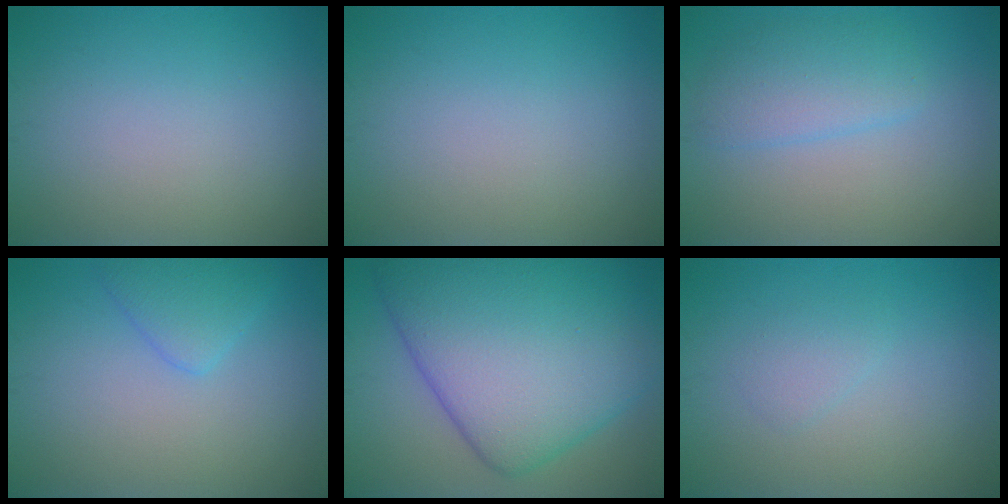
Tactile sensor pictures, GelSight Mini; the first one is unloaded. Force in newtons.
{"total": 0.0}
{"total": 3.1, "press": 3.1, "slide": 0.1}
{"total": 2.3, "press": 2.3, "slide": 0.2}
{"total": 14.2, "press": 14.2, "slide": 0.2}
{"total": 1.1, "press": 1.1, "slide": 0.1}